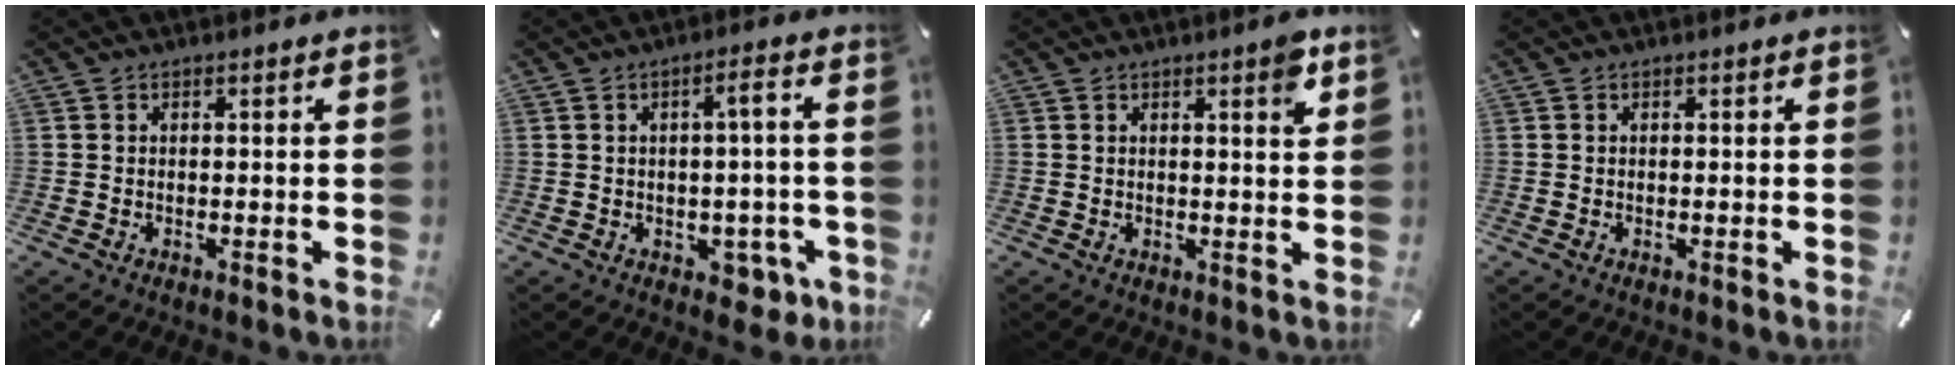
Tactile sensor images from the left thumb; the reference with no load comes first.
{"total": 6.2, "force": [-1.3, 3.3, 5.1], "torque": [-0.063, 0.006, -0.027]}
{"total": 3.6, "force": [2.1, 0.7, 2.8], "torque": [-0.036, -0.012, 0.032]}
{"total": 0.0}